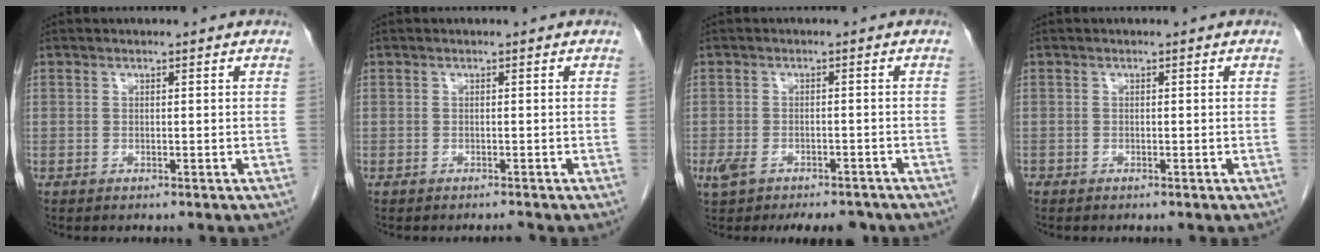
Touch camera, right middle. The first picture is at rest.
{"total": 0.5, "force": [-0.5, -0.1, 0.1], "torque": [-0.006, -0.002, -0.007]}
{"total": 9.7, "force": [-7.2, 4.3, 4.9], "torque": [-0.083, 0.009, -0.101]}
{"total": 0.0}